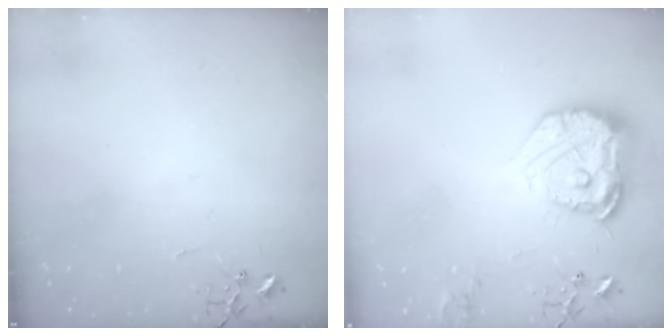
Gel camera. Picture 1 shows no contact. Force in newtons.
{"total": 18.6, "press": 18.5, "slide": 1.4}